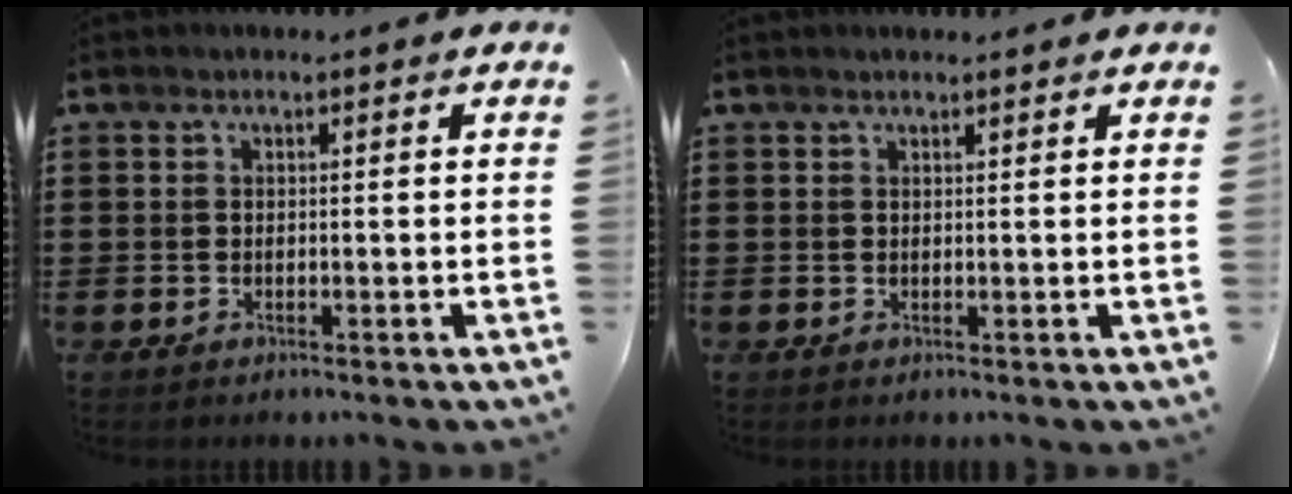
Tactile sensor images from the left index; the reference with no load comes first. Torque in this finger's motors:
{"motor_torque": [0.07, 0.24, -0.03, -0.01]}